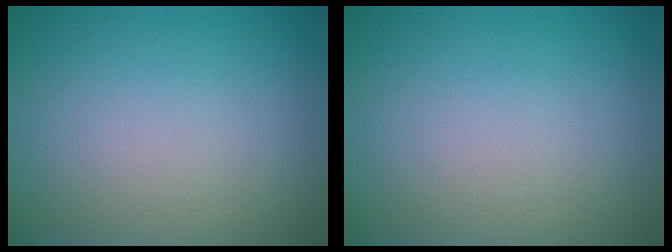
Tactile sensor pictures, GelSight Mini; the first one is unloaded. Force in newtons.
{"total": 0.0}